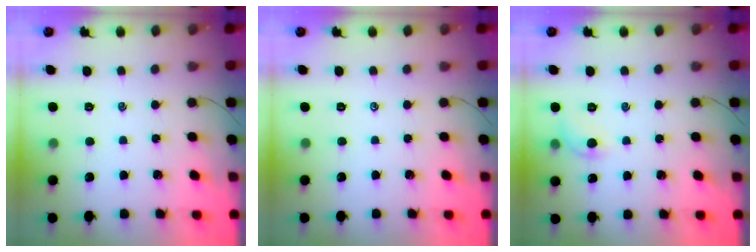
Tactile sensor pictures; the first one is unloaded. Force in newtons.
{"total": 0.0}
{"total": 6.3, "press": 6.2, "slide": 1.3}